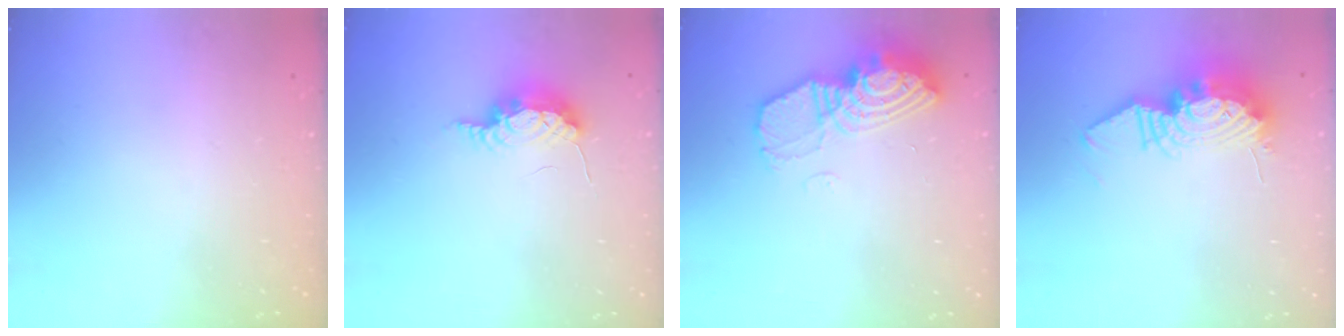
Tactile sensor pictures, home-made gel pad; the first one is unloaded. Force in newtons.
{"total": 10.2, "press": 8.4, "slide": 5.8}
{"total": 12.9, "press": 12.9, "slide": 1.2}
{"total": 13.7, "press": 13.7, "slide": 1.0}